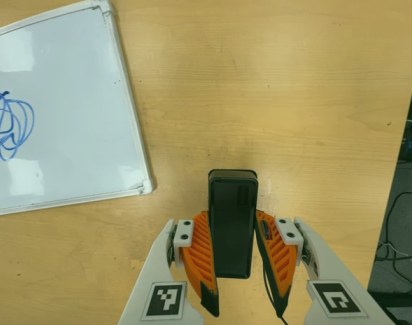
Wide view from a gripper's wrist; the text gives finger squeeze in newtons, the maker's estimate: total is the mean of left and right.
{"total": 4.6, "left": 3.0, "right": 6.3}